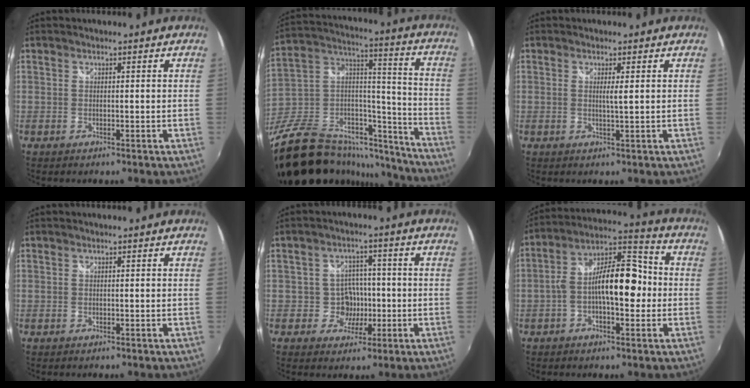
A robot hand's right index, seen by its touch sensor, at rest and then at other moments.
{"total": 33.4, "force": [-25.1, 15.2, 15.8], "torque": [-0.304, 0.045, -0.381]}
{"total": 1.7, "force": [0.5, -0.4, 1.6], "torque": [-0.025, -0.001, 0.010]}
{"total": 0.0}
{"total": 4.8, "force": [-1.2, 4.6, 0.7], "torque": [-0.013, 0.020, -0.011]}
{"total": 12.4, "force": [-1.5, 5.2, 11.2], "torque": [-0.193, 0.032, -0.029]}